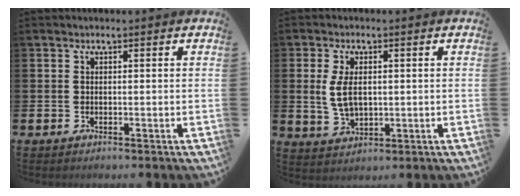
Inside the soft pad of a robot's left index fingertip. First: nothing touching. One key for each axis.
{"total": 4.9, "fx": 0.9, "fy": 2.7, "fz": 4.1, "tx": -0.076, "ty": 0.001, "tz": 0.010}